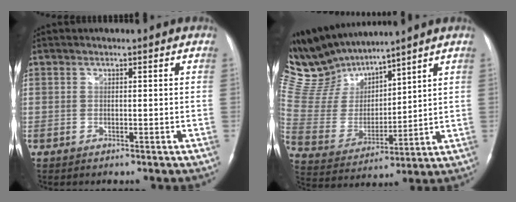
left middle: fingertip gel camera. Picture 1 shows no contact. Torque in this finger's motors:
{"motor_torque": [0.61, -1.17, -0.07, -0.08]}